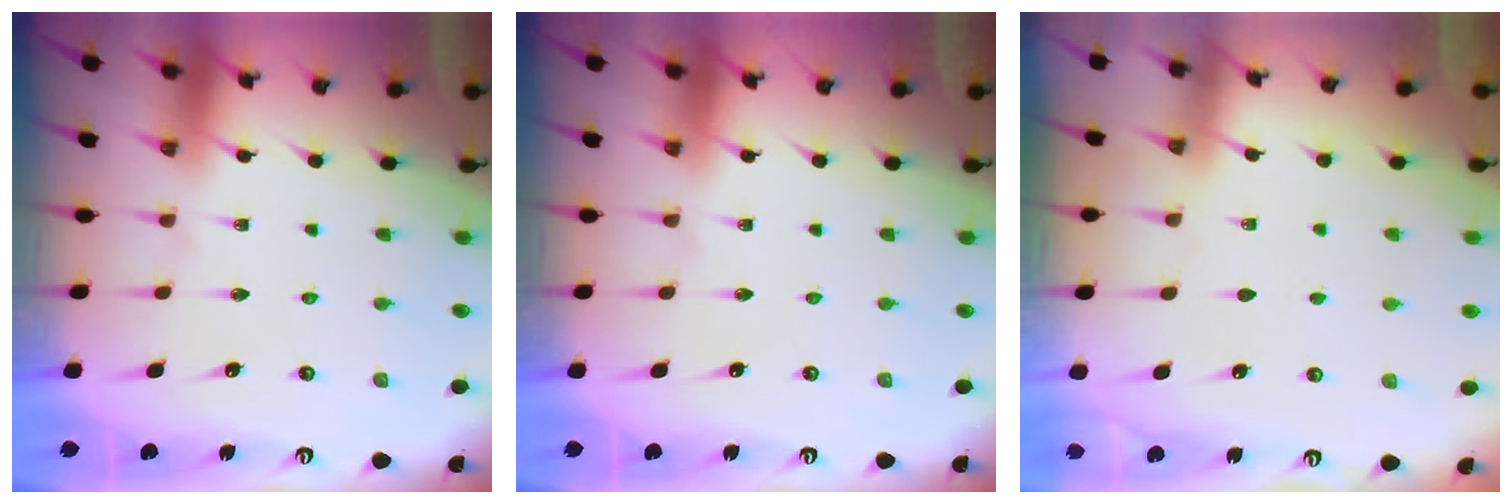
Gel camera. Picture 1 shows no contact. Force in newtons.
{"total": 0.0}
{"total": 3.0, "press": 3.0, "slide": 0.4}